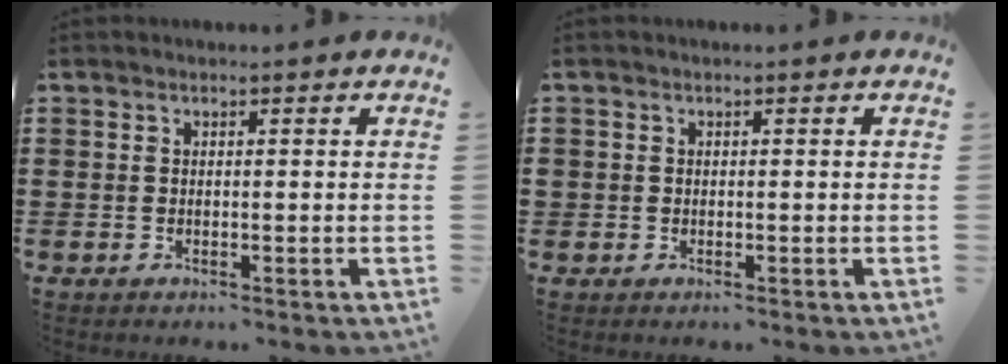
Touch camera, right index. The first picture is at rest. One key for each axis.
{"total": 0.6, "fx": -0.1, "fy": 0.6, "fz": 0.1, "tx": -0.003, "ty": 0.003, "tz": -0.003}